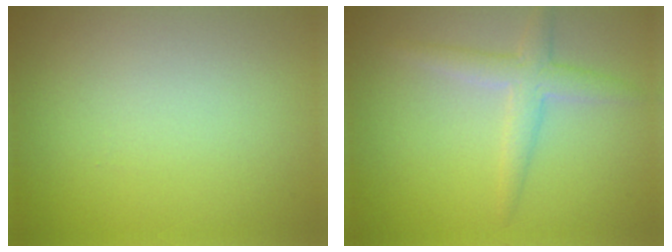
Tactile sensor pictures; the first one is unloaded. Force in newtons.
{"total": 2.6, "press": 2.6, "slide": 0.1}